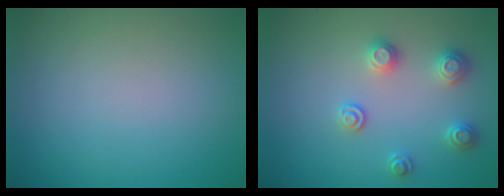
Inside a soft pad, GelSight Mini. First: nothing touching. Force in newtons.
{"total": 2.6, "press": 2.6, "slide": 0.1}